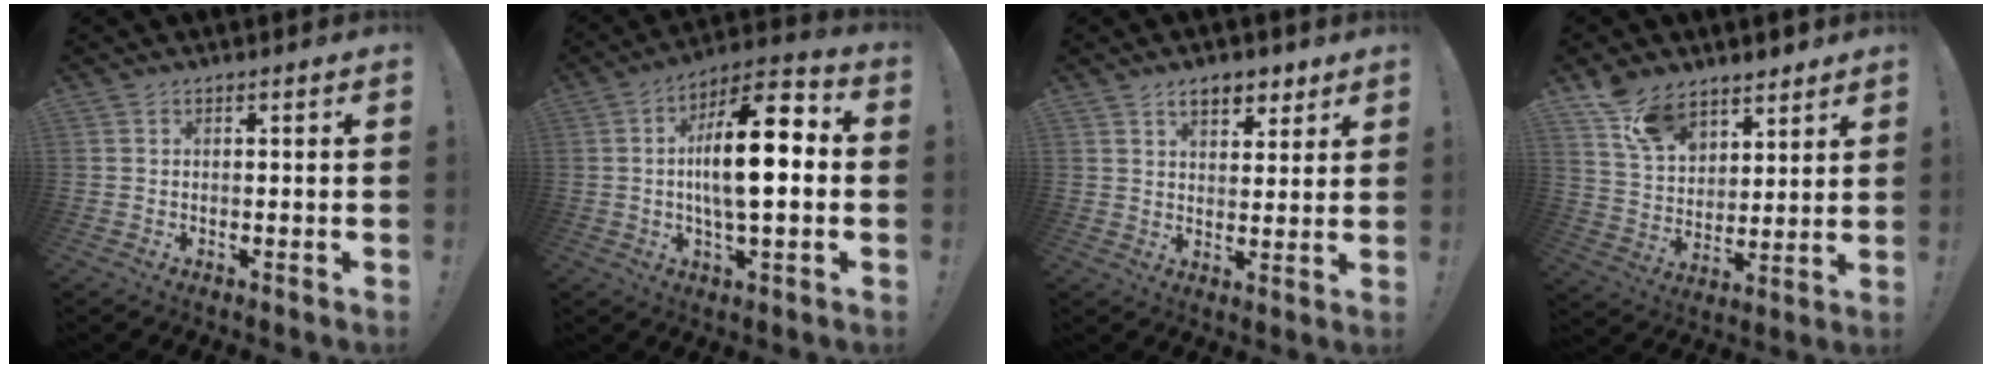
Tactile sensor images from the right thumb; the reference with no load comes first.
{"total": 16.2, "force": [0.2, 5.7, 15.1], "torque": [-0.249, 0.006, -0.006]}
{"total": 7.3, "force": [4.7, 4.1, 3.8], "torque": [-0.048, -0.019, 0.082]}
{"total": 12.4, "force": [9.1, 7.3, 4.1], "torque": [-0.081, -0.053, 0.178]}